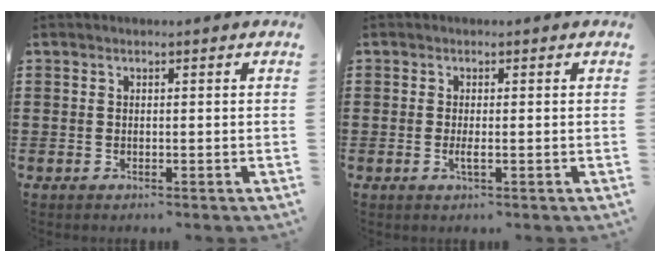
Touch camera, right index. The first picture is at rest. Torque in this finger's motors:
{"motor_torque": [1.18, 0.95, 0.29, 0.05]}